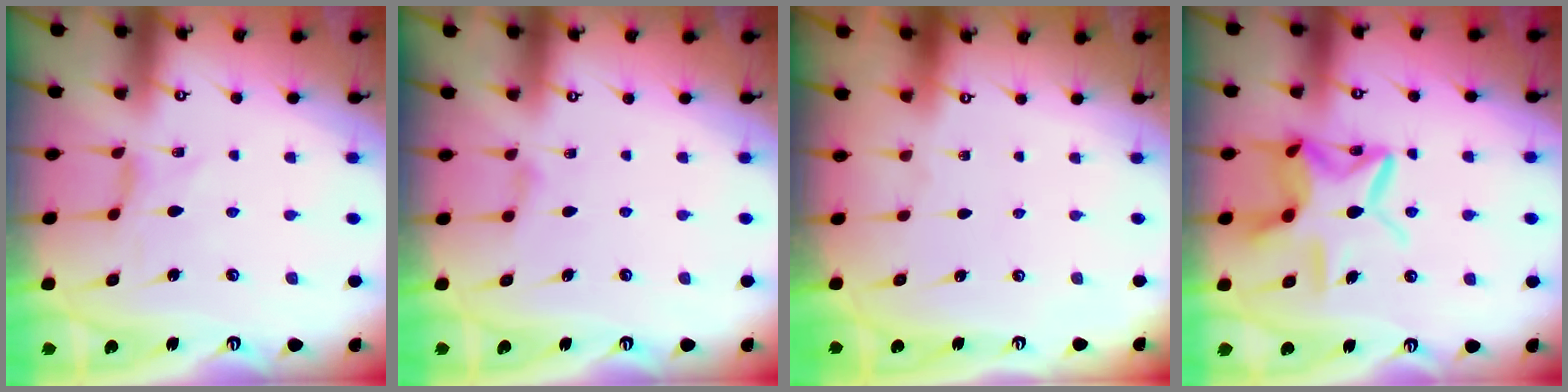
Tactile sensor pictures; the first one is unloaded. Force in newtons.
{"total": 2.0, "press": 2.0, "slide": 0.4}
{"total": 0.0}
{"total": 15.3, "press": 15.2, "slide": 1.4}